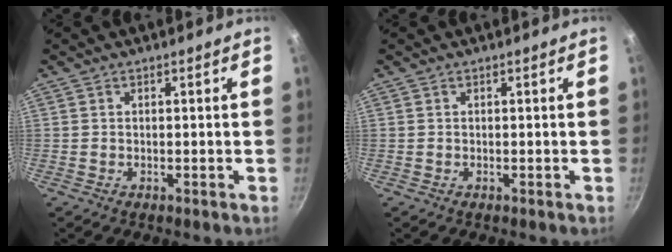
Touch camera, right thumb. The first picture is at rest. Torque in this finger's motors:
{"motor_torque": [0.01, -0.28, 0.48, -0.38, 0.04]}